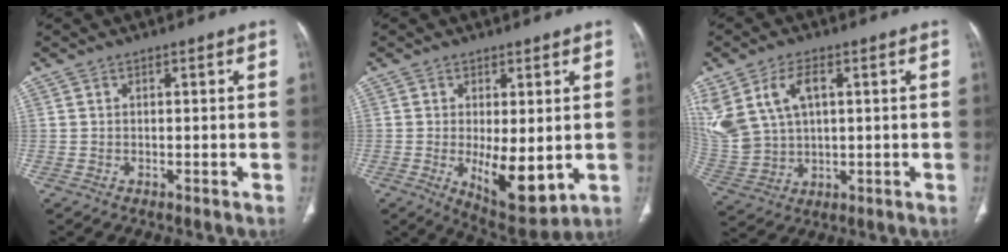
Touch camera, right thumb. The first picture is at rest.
{"total": 10.6, "force": [-1.3, 4.5, 9.6], "torque": [-0.134, -0.029, -0.005]}
{"total": 15.0, "force": [5.0, 9.7, 10.3], "torque": [-0.245, -0.003, 0.115]}